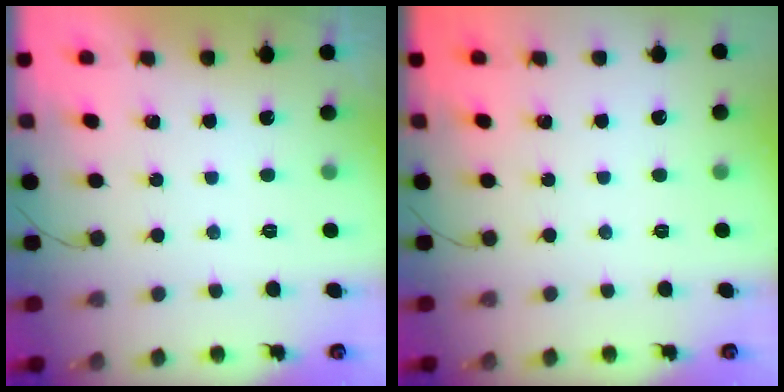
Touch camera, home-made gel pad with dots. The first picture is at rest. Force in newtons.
{"total": 0.0}